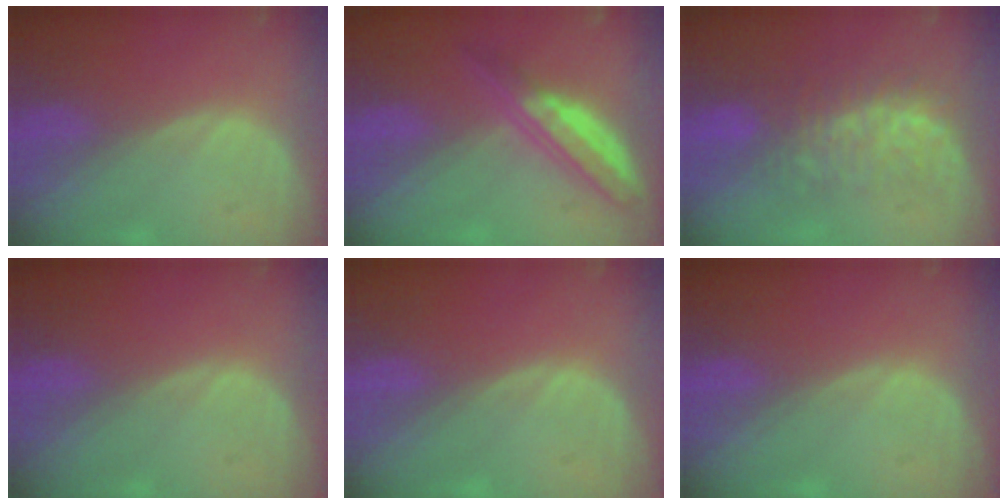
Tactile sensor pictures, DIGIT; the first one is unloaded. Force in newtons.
{"total": 6.1, "press": 5.7, "slide": 2.2}
{"total": 7.8, "press": 7.6, "slide": 1.6}
{"total": 0.0}
{"total": 0.0}
{"total": 0.0}